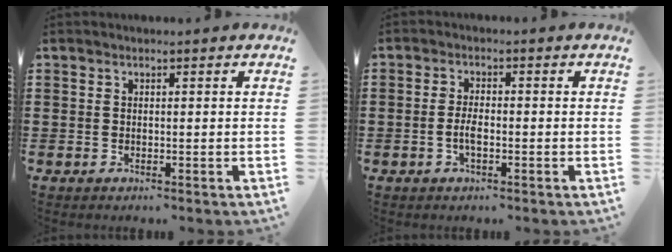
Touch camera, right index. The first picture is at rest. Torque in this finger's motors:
{"motor_torque": [-0.46, 0.91, 0.06, 0.00]}